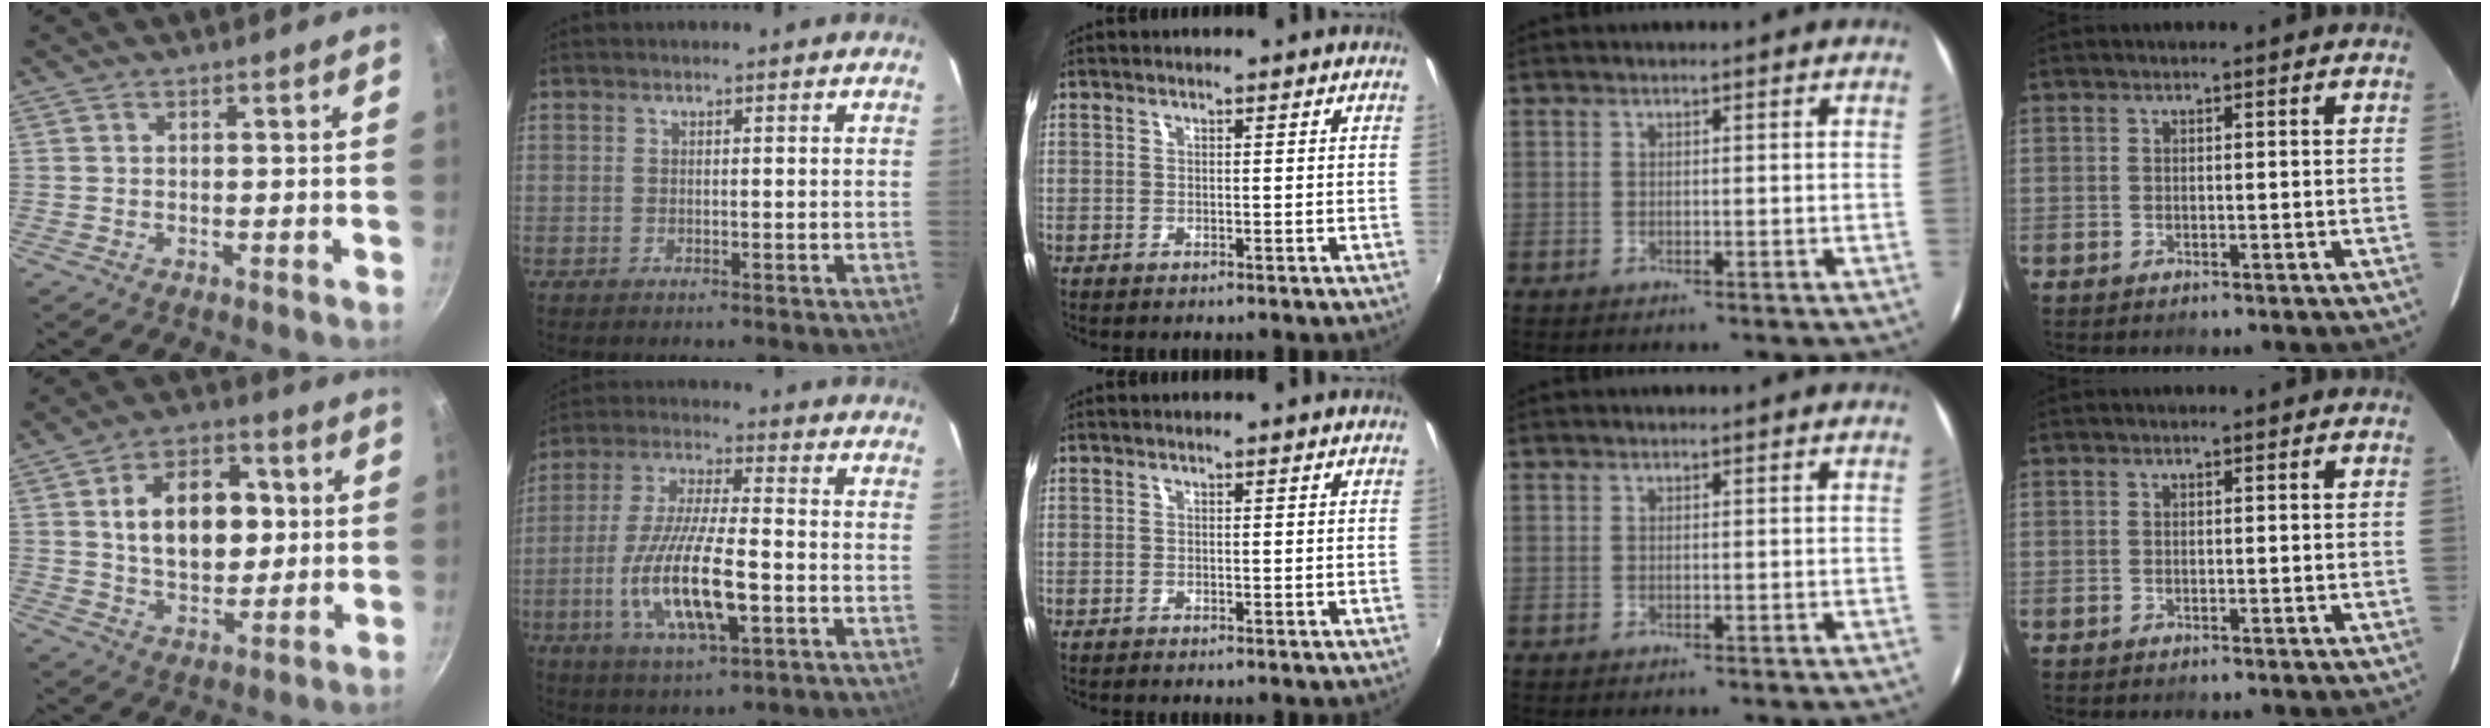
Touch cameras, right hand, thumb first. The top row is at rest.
{"thumb": {"total": 15.6, "force": [2.3, 10.4, 11.4], "torque": [-0.138, 0.003, 0.036]}, "index": {"total": 15.3, "force": [-4.4, 3.8, 14.1], "torque": [-0.290, -0.014, -0.080]}}